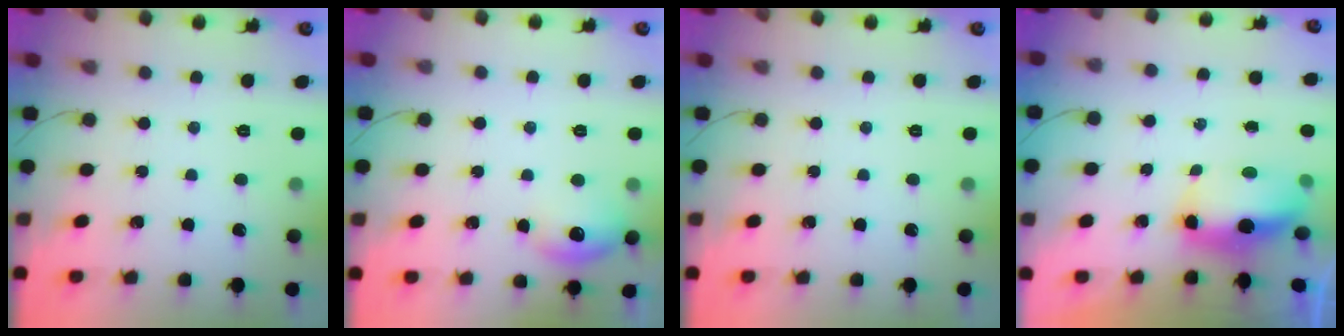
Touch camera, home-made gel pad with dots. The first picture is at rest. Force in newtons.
{"total": 8.6, "press": 8.5, "slide": 1.3}
{"total": 0.0}
{"total": 7.0, "press": 6.9, "slide": 1.0}